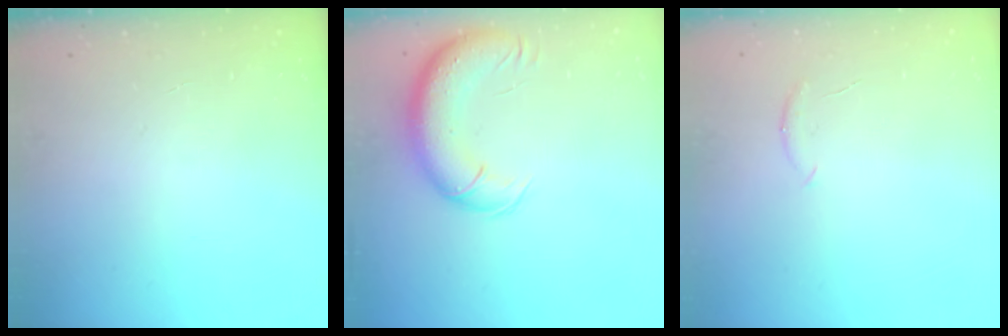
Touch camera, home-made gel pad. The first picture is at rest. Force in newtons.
{"total": 13.8, "press": 13.2, "slide": 4.1}
{"total": 5.0, "press": 4.9, "slide": 1.0}